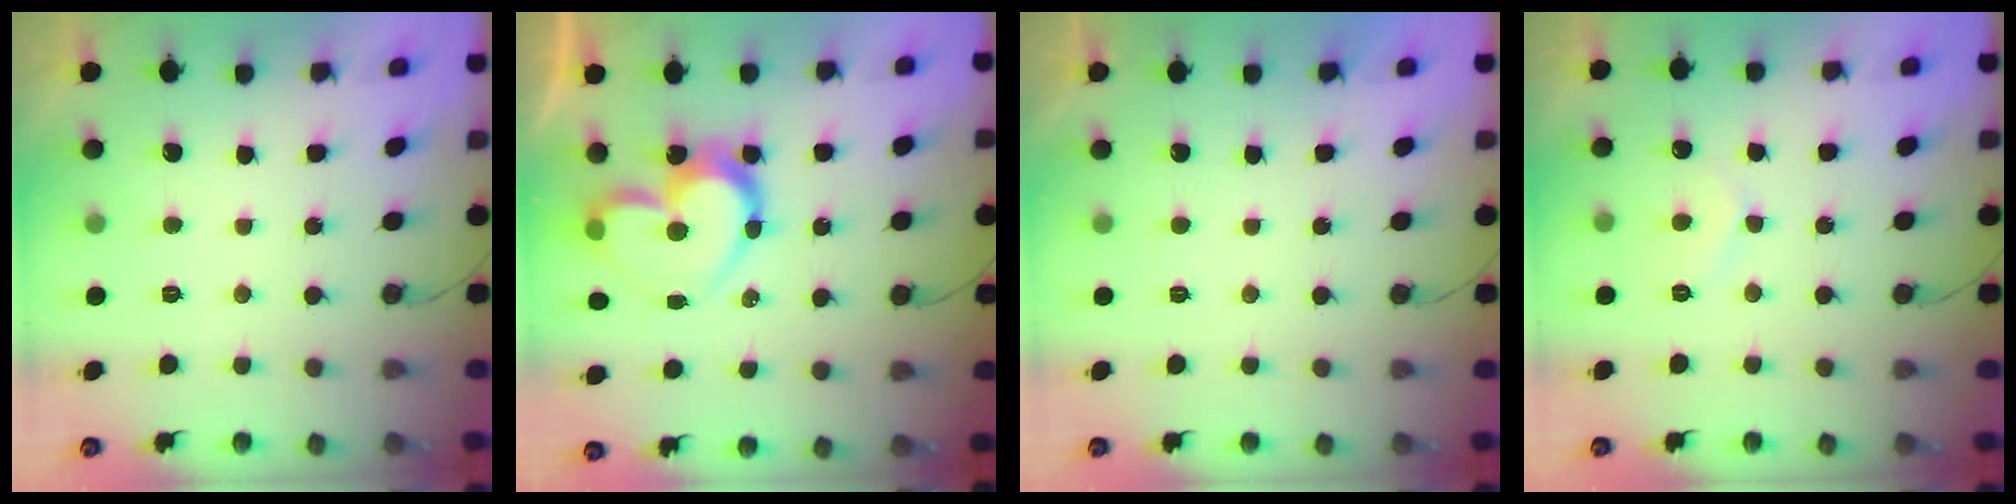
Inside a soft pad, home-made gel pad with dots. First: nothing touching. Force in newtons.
{"total": 17.1, "press": 17.0, "slide": 1.4}
{"total": 1.6, "press": 1.6, "slide": 0.1}
{"total": 5.6, "press": 5.6, "slide": 0.6}